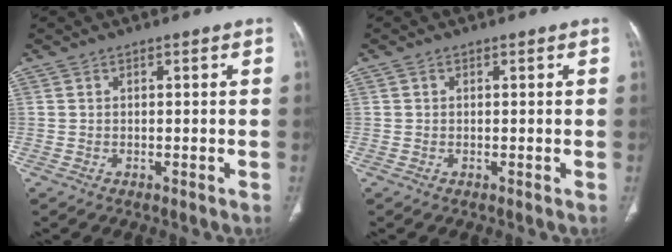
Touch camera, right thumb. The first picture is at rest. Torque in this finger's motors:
{"motor_torque": [0.43, 0.21, -0.27, 0.10, 0.10]}